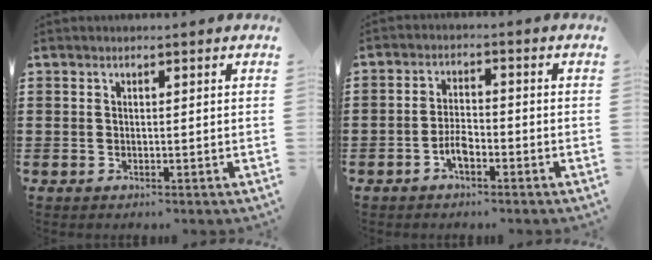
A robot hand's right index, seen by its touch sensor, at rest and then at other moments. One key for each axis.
{"total": 3.6, "fx": -1.9, "fy": 1.6, "fz": 2.6, "tx": -0.062, "ty": 0.002, "tz": -0.039}